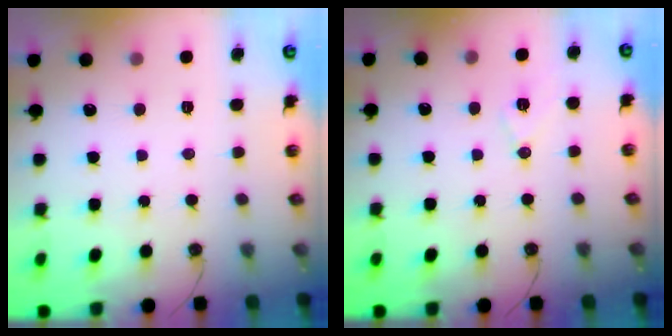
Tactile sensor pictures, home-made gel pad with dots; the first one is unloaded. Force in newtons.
{"total": 7.1, "press": 6.0, "slide": 3.7}